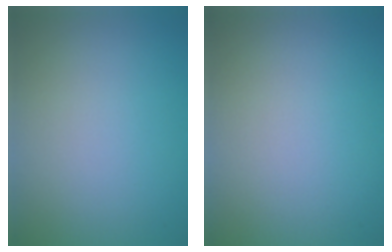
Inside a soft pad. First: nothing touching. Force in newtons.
{"total": 0.0}